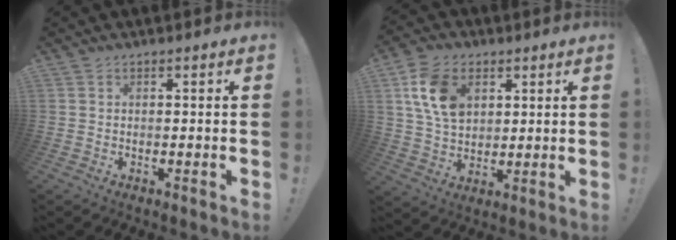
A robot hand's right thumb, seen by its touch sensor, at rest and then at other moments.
{"total": 13.6, "force": [4.8, 9.6, 8.4], "torque": [-0.151, -0.001, 0.094]}